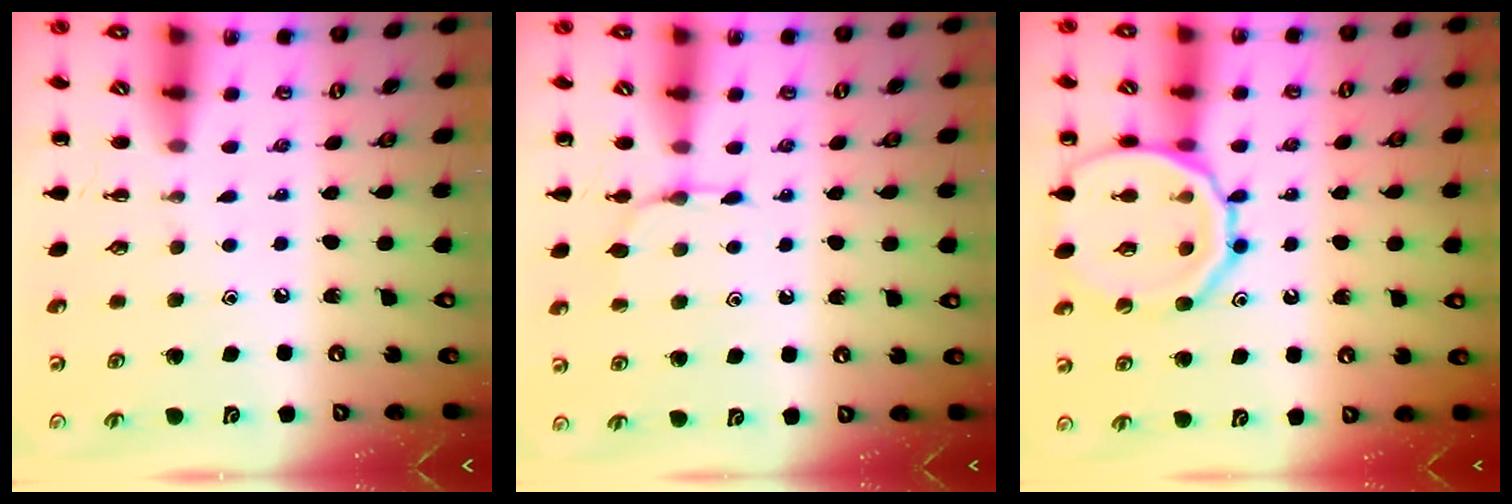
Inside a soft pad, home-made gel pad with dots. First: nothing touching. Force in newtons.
{"total": 4.9, "press": 4.6, "slide": 1.5}
{"total": 16.7, "press": 16.6, "slide": 1.9}